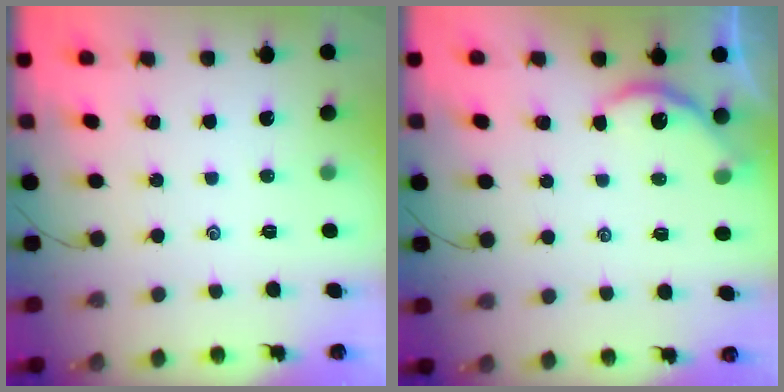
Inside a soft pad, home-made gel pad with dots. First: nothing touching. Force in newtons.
{"total": 3.2, "press": 3.1, "slide": 0.4}